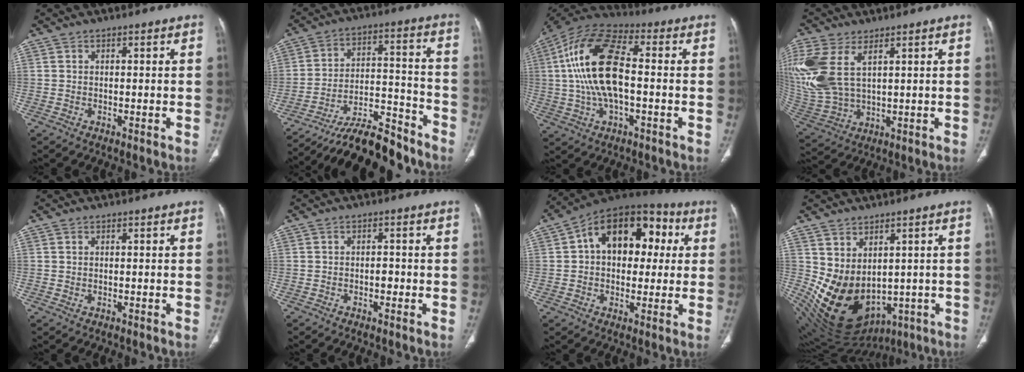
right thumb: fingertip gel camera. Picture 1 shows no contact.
{"total": 15.6, "force": [-14.0, 3.6, 5.8], "torque": [-0.085, 0.097, -0.233]}
{"total": 17.8, "force": [0.4, 8.3, 15.8], "torque": [-0.317, 0.027, 0.001]}
{"total": 17.1, "force": [5.8, 9.7, 12.8], "torque": [-0.323, -0.012, 0.127]}
{"total": 0.0}
{"total": 1.5, "force": [-0.6, 0.8, 1.2], "torque": [-0.013, 0.003, -0.010]}
{"total": 18.4, "force": [3.6, 12.1, 13.4], "torque": [-0.155, 0.034, 0.047]}
{"total": 14.2, "force": [-0.5, 10.4, 9.7], "torque": [-0.155, -0.016, 0.036]}